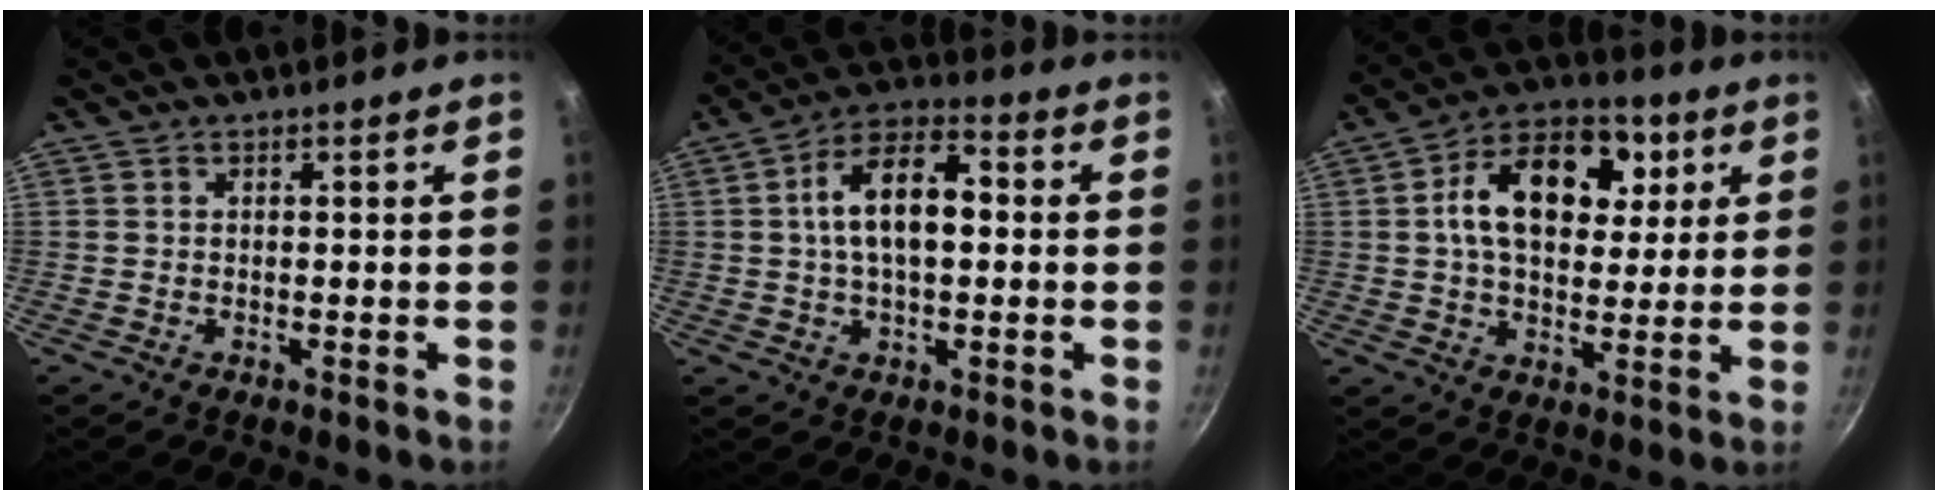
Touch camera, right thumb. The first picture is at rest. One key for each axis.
{"total": 12.2, "fx": 1.1, "fy": 6.4, "fz": 10.3, "tx": -0.172, "ty": 0.027, "tz": 0.011}
{"total": 17.0, "fx": 4.2, "fy": 10.9, "fz": 12.4, "tx": -0.170, "ty": 0.010, "tz": 0.061}